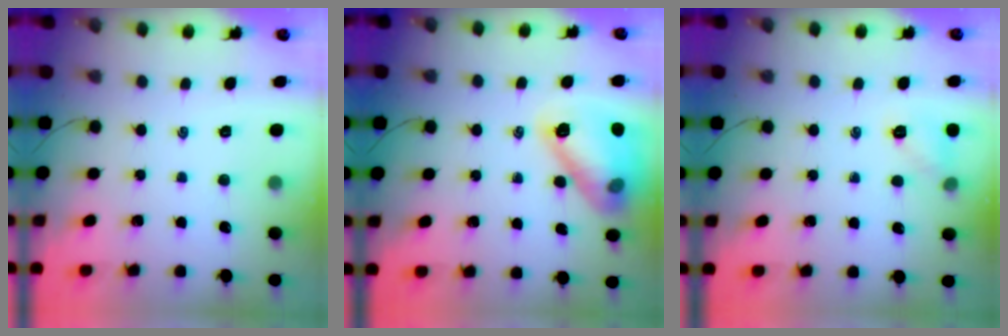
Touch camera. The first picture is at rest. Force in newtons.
{"total": 15.0, "press": 15.0, "slide": 0.1}
{"total": 6.4, "press": 6.2, "slide": 1.7}